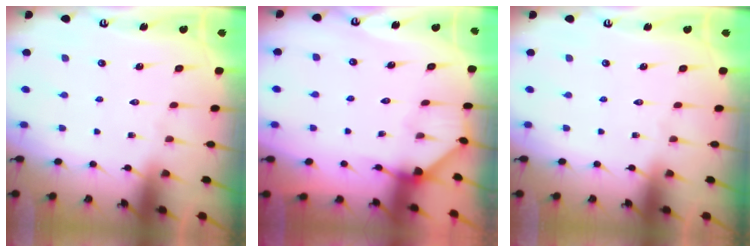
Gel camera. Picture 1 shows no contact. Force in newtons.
{"total": 2.5, "press": 2.5, "slide": 0.2}
{"total": 0.0}